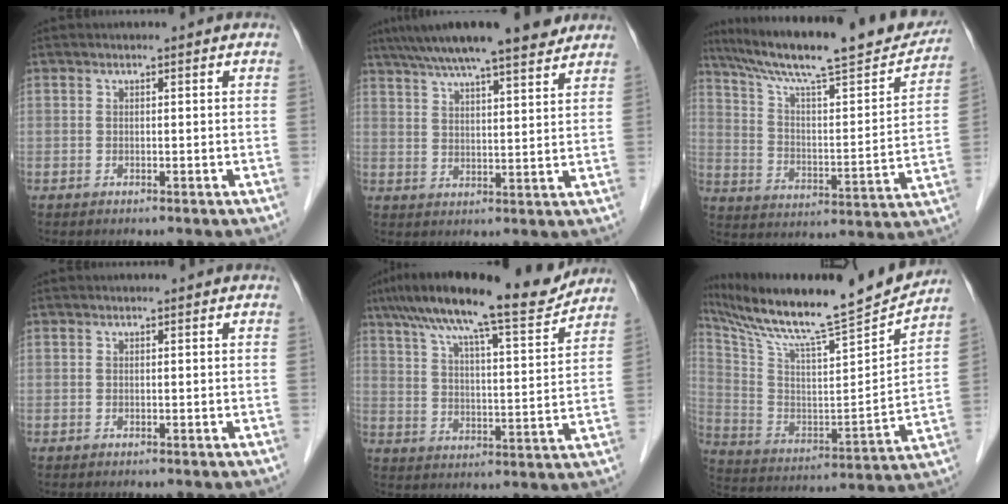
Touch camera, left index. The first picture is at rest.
{"total": 15.9, "force": [13.1, 1.6, 8.8], "torque": [-0.149, 0.029, 0.195]}
{"total": 24.7, "force": [21.1, 2.7, 12.5], "torque": [-0.207, -0.012, 0.308]}
{"total": 0.0}
{"total": 17.7, "force": [14.8, 1.5, 9.6], "torque": [-0.158, 0.014, 0.222]}
{"total": 22.1, "force": [19.8, 0.1, 9.8], "torque": [-0.183, -0.034, 0.319]}